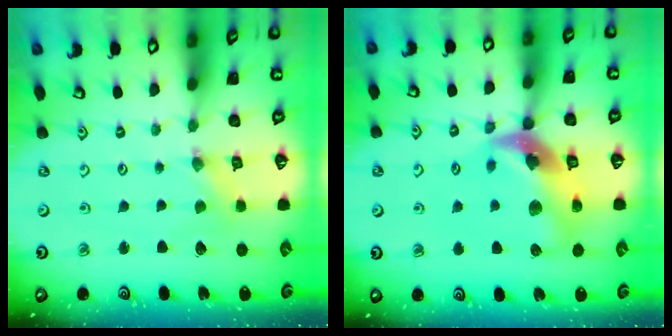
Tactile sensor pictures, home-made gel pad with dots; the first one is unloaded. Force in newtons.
{"total": 15.2, "press": 15.0, "slide": 2.2}